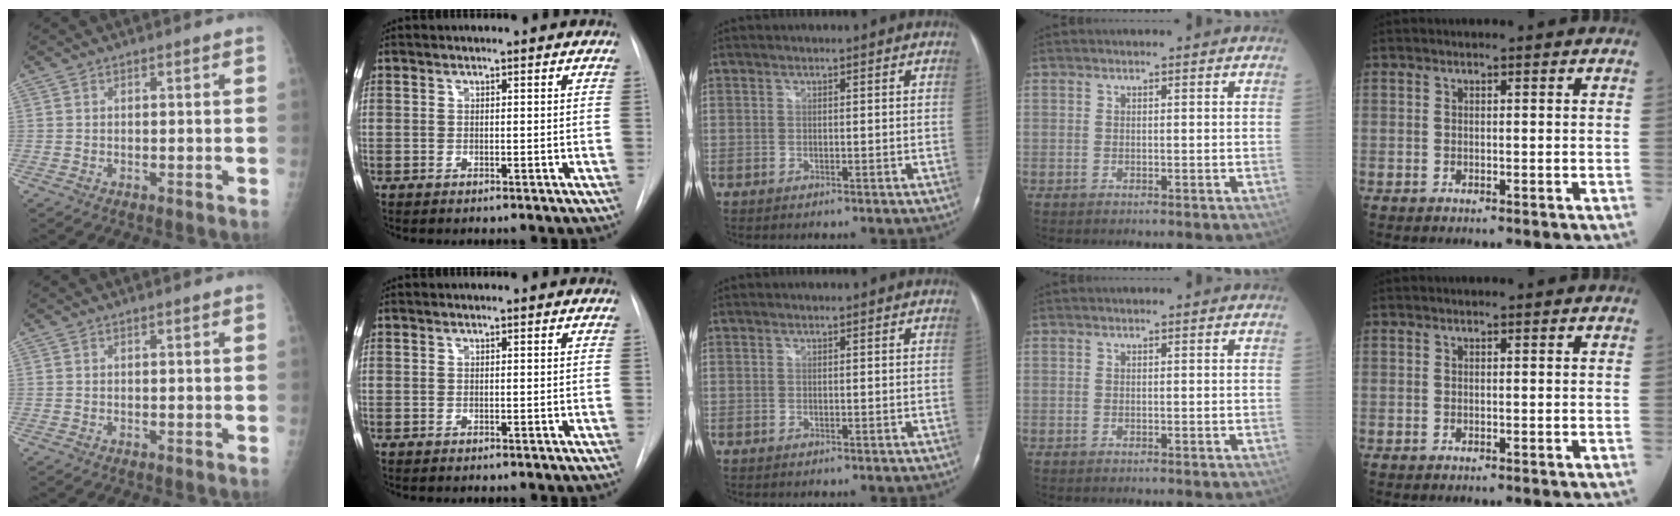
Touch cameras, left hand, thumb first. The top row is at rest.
{}